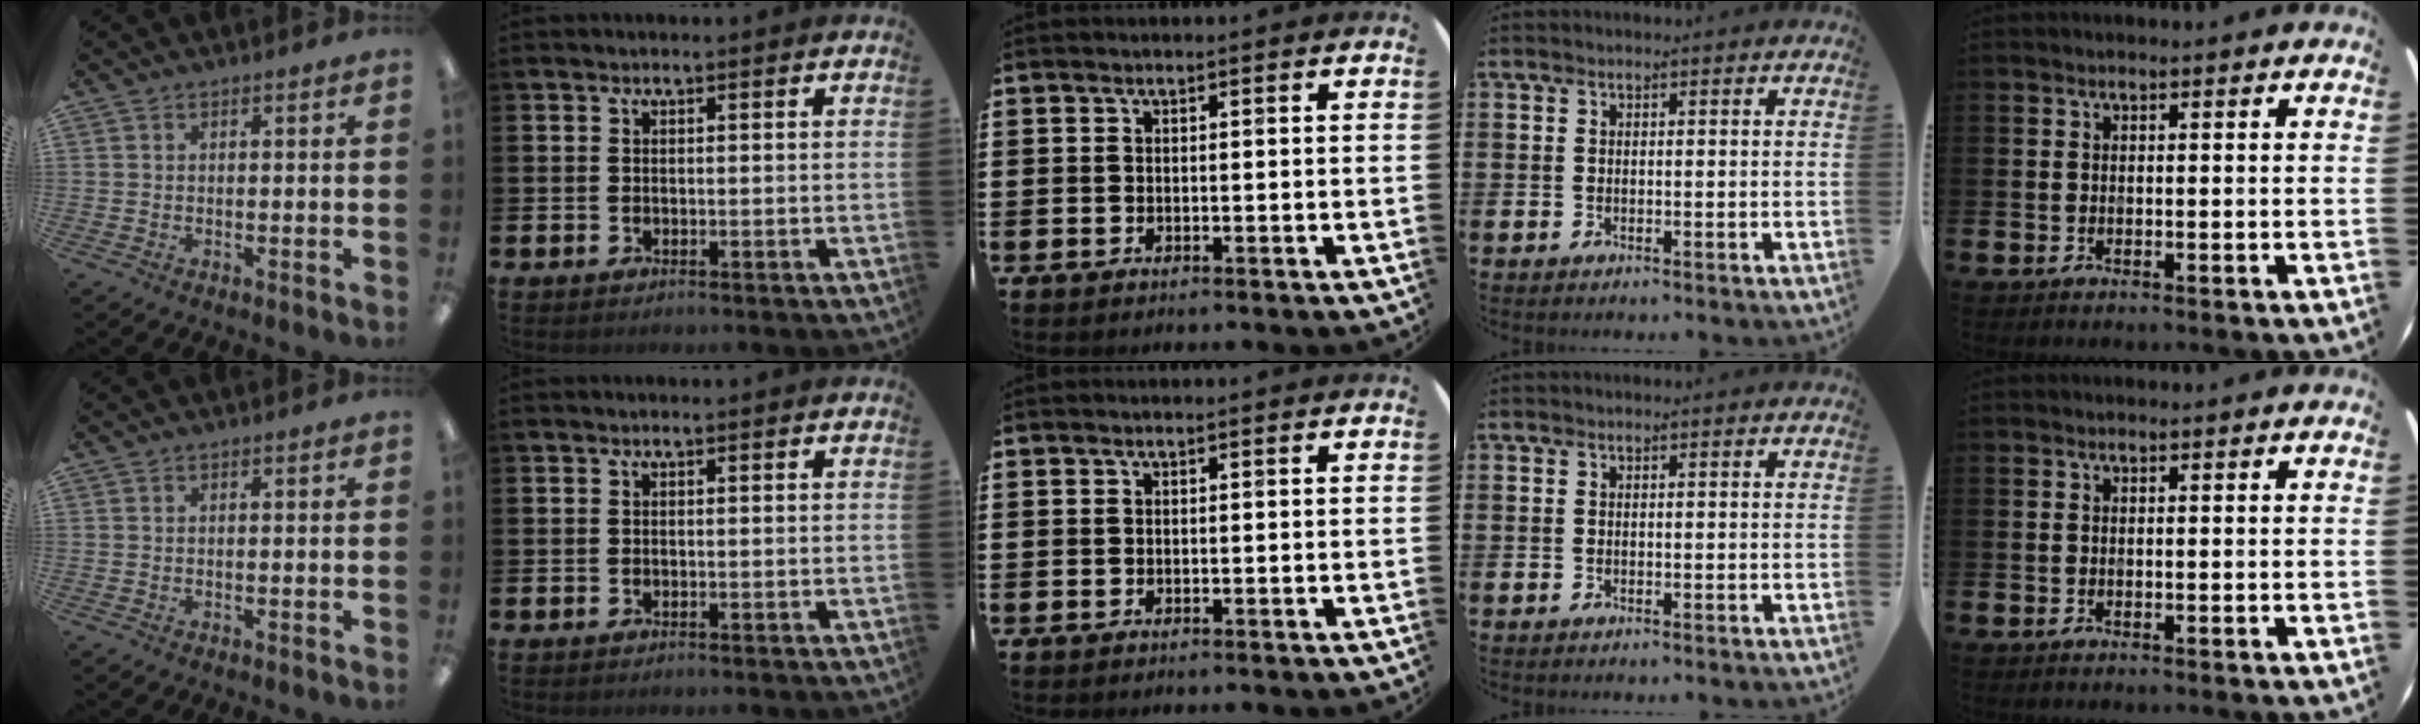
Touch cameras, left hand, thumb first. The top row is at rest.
{}